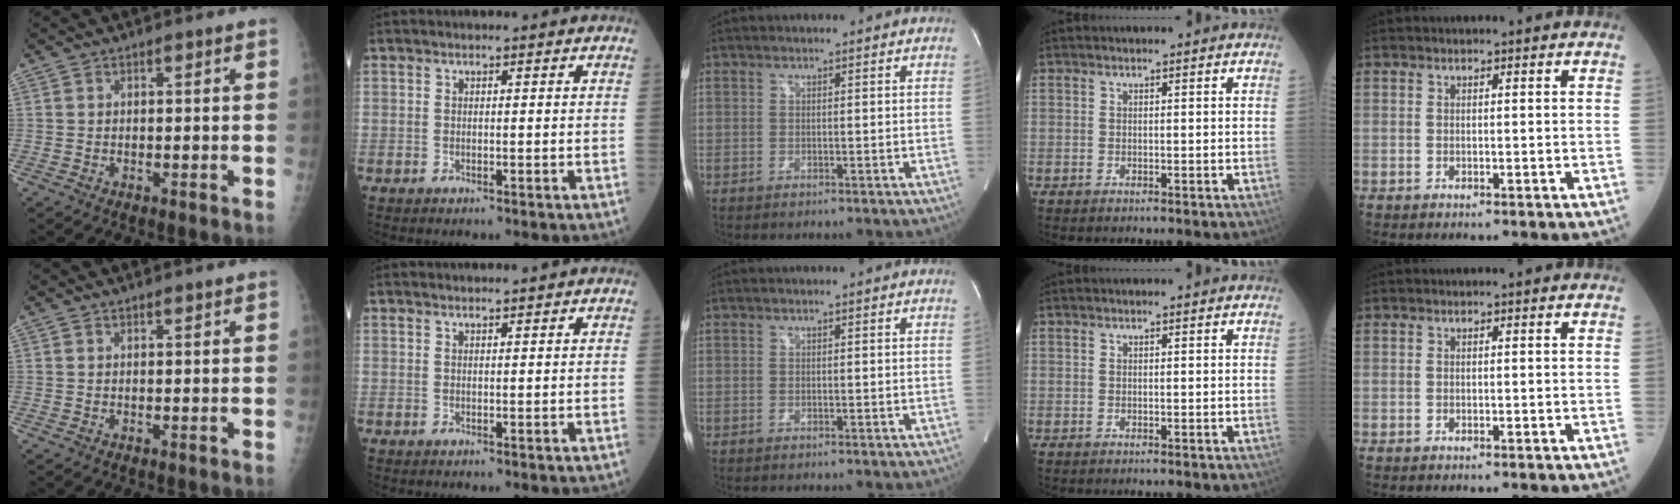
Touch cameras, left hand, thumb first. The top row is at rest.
{"thumb": {"total": 0.7, "force": [0.6, 0.1, 0.3], "torque": [-0.005, -0.003, 0.011]}, "index": {"total": 1.7, "force": [1.6, 0.0, 0.6], "torque": [-0.007, 0.012, 0.025]}}